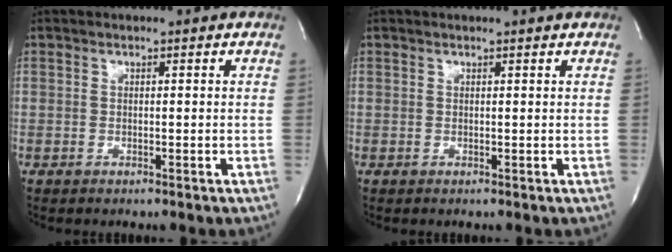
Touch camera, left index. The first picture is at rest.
{"total": 1.3, "force": [1.2, -0.3, 0.4], "torque": [-0.015, 0.002, 0.018]}